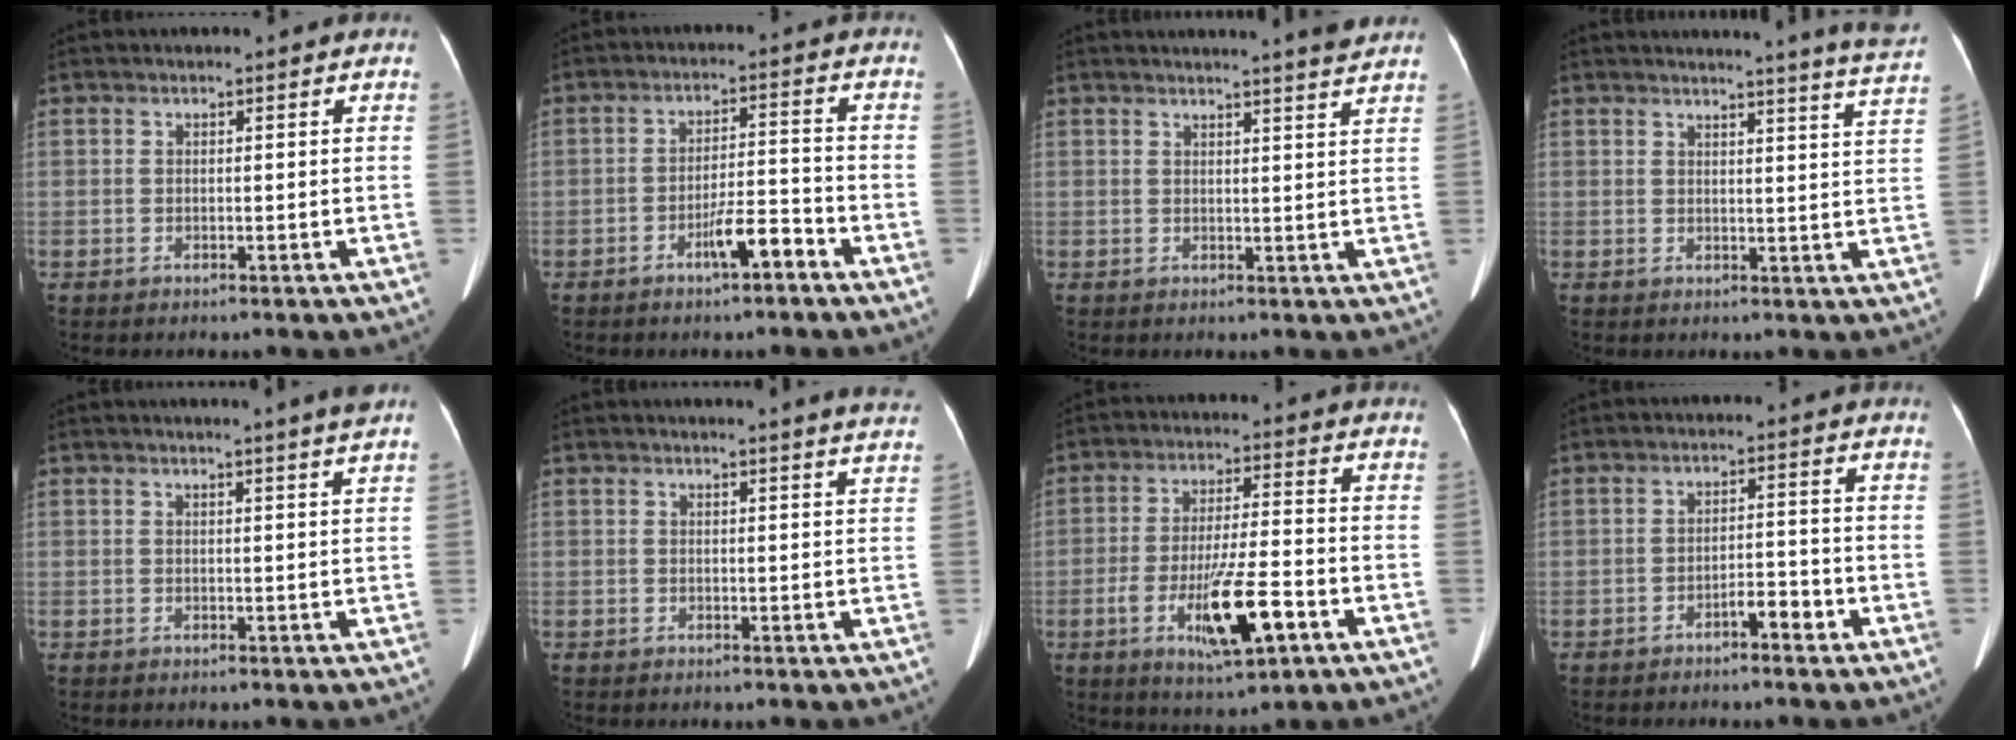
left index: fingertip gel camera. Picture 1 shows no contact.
{"total": 5.4, "force": [-3.4, 0.8, 4.0], "torque": [-0.071, 0.006, -0.058]}
{"total": 5.5, "force": [5.0, -1.0, 2.1], "torque": [-0.031, -0.004, 0.049]}
{"total": 9.7, "force": [9.0, -2.1, 2.7], "torque": [-0.032, -0.066, 0.084]}
{"total": 3.3, "force": [2.7, -1.0, 1.5], "torque": [-0.021, -0.005, 0.029]}
{"total": 6.7, "force": [6.3, -0.8, 2.3], "torque": [-0.024, -0.016, 0.047]}
{"total": 11.6, "force": [-4.4, 2.1, 10.5], "torque": [-0.192, -0.012, -0.070]}
{"total": 3.2, "force": [-2.2, 0.9, 2.2], "torque": [-0.032, 0.007, -0.036]}